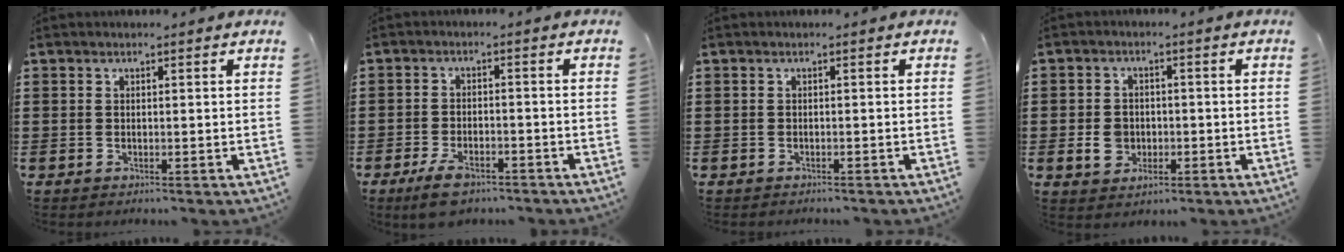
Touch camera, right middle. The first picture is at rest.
{"total": 4.6, "force": [-3.5, 1.7, 2.5], "torque": [-0.048, 0.009, -0.066]}
{"total": 0.6, "force": [-0.6, 0.1, 0.0], "torque": [-0.002, 0.001, -0.013]}
{"total": 3.9, "force": [-1.0, 3.2, 2.0], "torque": [-0.041, 0.000, -0.024]}